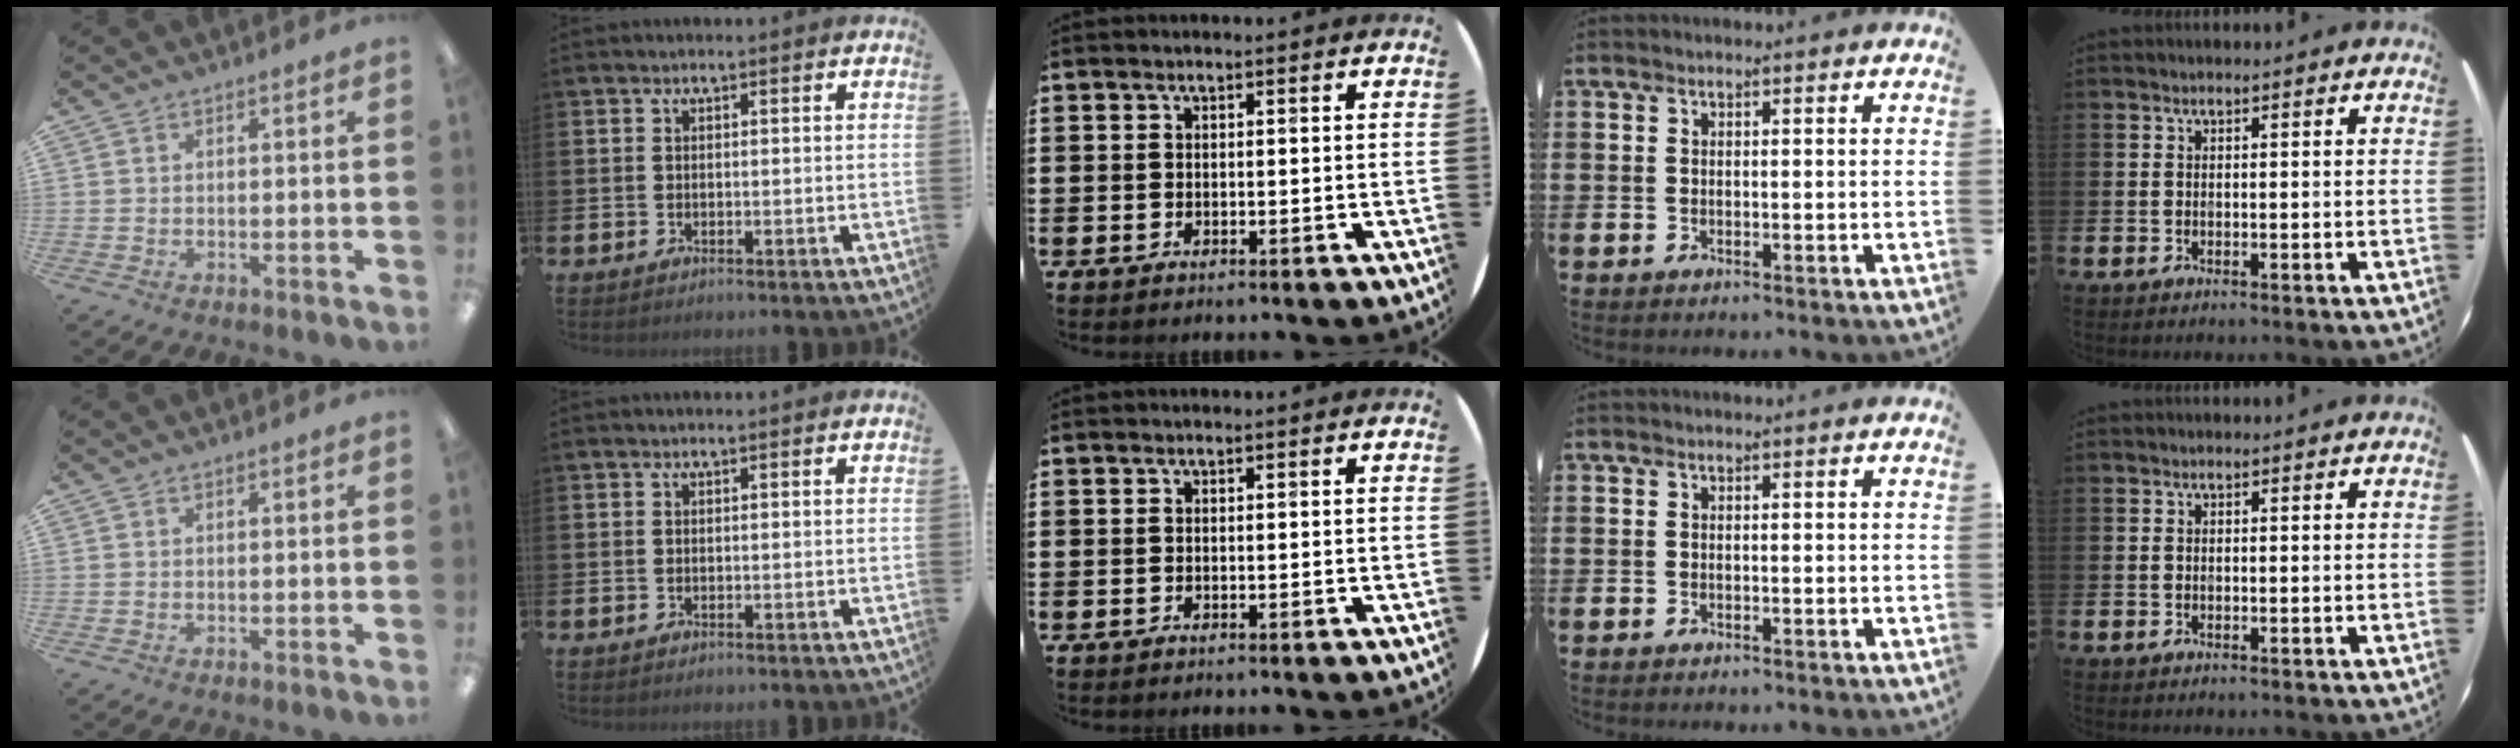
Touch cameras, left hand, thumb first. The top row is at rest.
{}